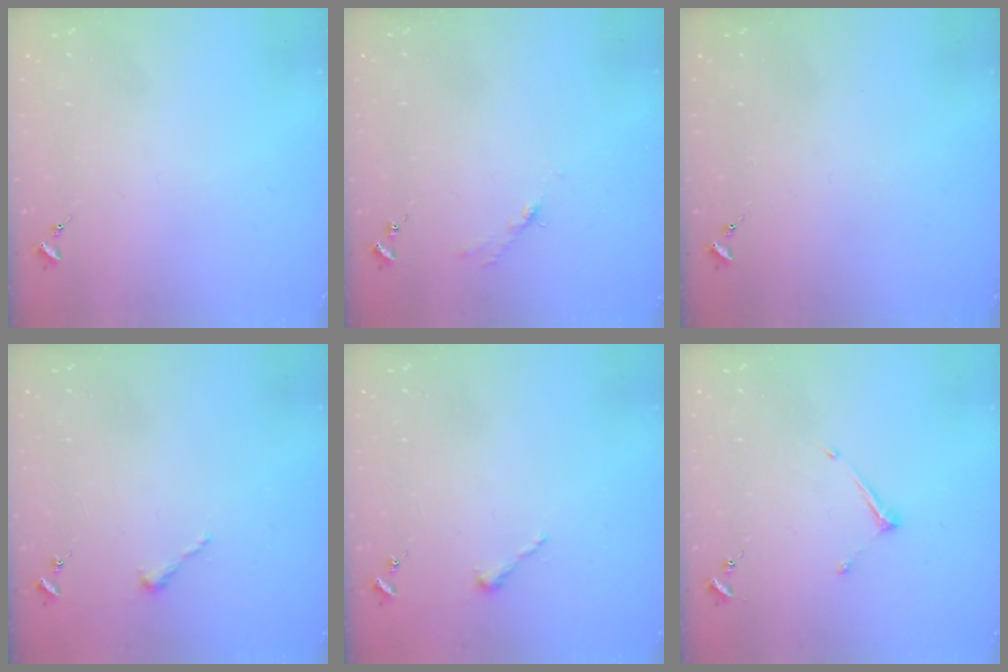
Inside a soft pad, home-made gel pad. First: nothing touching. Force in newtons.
{"total": 2.7, "press": 2.7, "slide": 0.4}
{"total": 0.0}
{"total": 2.5, "press": 2.5, "slide": 0.2}
{"total": 2.5, "press": 2.5, "slide": 0.2}
{"total": 6.7, "press": 6.7, "slide": 0.3}